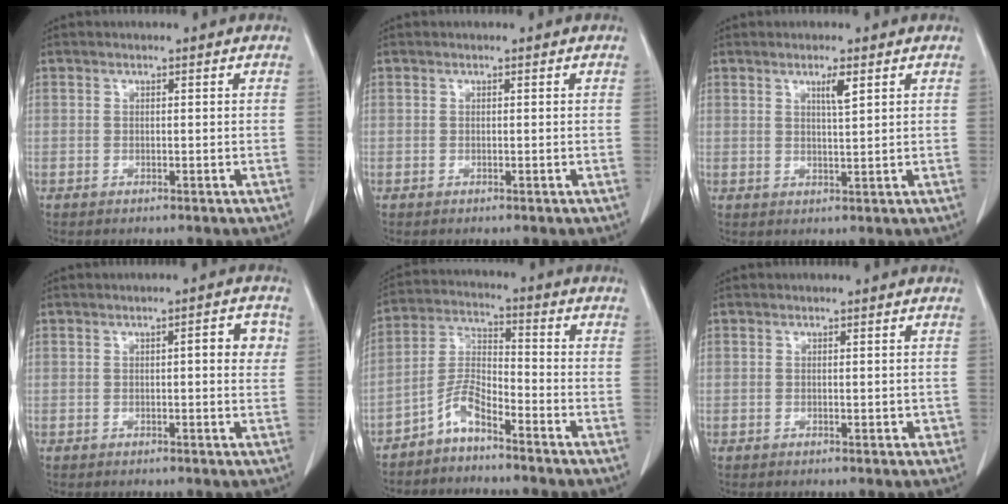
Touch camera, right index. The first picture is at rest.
{"total": 0.0}
{"total": 2.6, "force": [1.4, 0.0, 2.2], "torque": [-0.040, -0.004, 0.025]}
{"total": 3.6, "force": [0.6, 0.9, 3.5], "torque": [-0.042, 0.007, 0.003]}
{"total": 5.6, "force": [-4.4, 1.3, 3.3], "torque": [-0.077, 0.003, -0.091]}
{"total": 1.4, "force": [-0.2, 0.7, 1.2], "torque": [-0.014, 0.002, -0.001]}